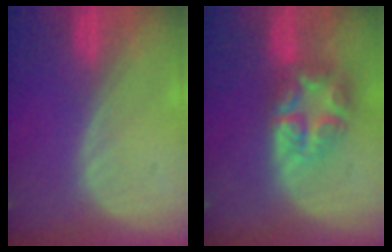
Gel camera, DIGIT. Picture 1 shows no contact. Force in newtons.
{"total": 8.0, "press": 7.0, "slide": 3.9}